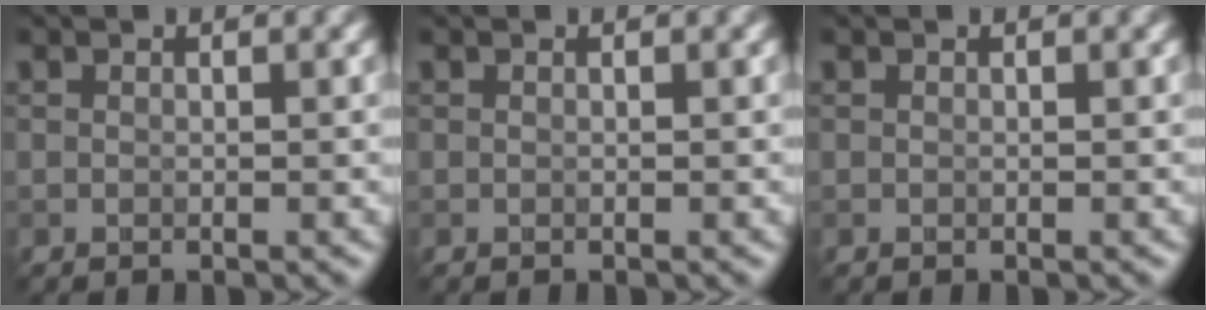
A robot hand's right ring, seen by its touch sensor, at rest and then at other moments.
{"total": 0.0}
{"total": 0.0}